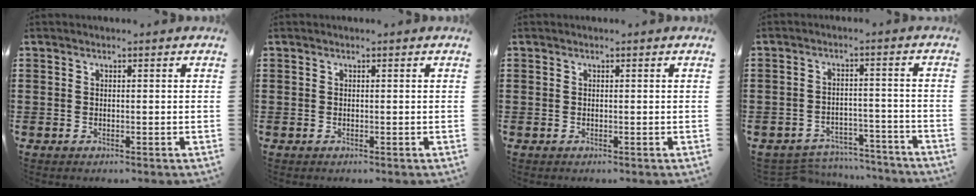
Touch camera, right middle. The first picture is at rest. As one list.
[{"total": 0.0}, {"total": 0.0}, {"total": 5.0, "force": [-5.0, 0.8, 0.4], "torque": [-0.014, 0.008, -0.103]}]